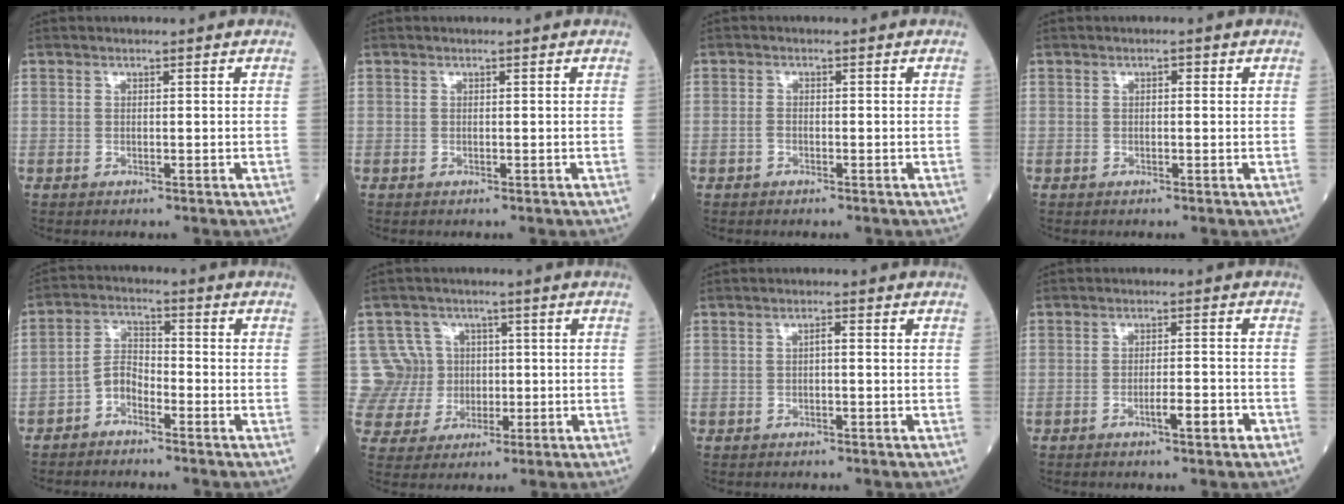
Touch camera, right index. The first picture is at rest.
{"total": 0.0}
{"total": 0.9, "force": [-0.5, 0.6, 0.5], "torque": [-0.008, 0.003, -0.009]}
{"total": 0.6, "force": [0.1, 0.3, 0.5], "torque": [-0.005, 0.003, 0.000]}
{"total": 4.0, "force": [-2.7, 2.1, 2.1], "torque": [-0.038, 0.008, -0.057]}
{"total": 8.3, "force": [1.1, 8.2, 0.3], "torque": [-0.008, 0.032, 0.029]}
{"total": 1.0, "force": [-0.1, 0.3, 1.0], "torque": [-0.014, 0.004, -0.002]}
{"total": 3.9, "force": [-1.9, 0.5, 3.4], "torque": [-0.051, 0.001, -0.029]}